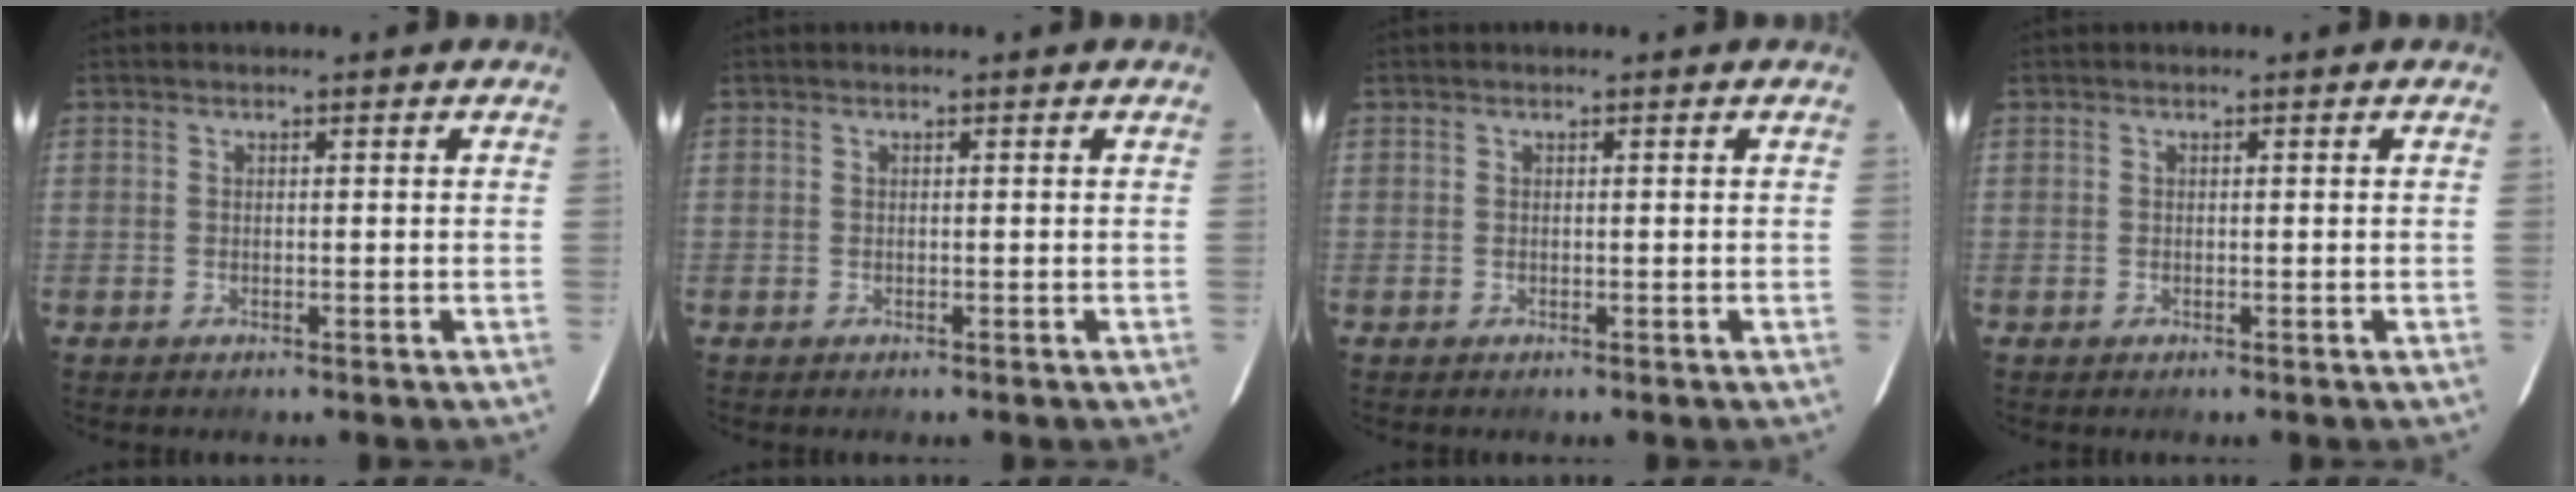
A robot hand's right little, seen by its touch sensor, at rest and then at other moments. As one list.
[{"total": 0.0}, {"total": 0.0}, {"total": 0.0}]